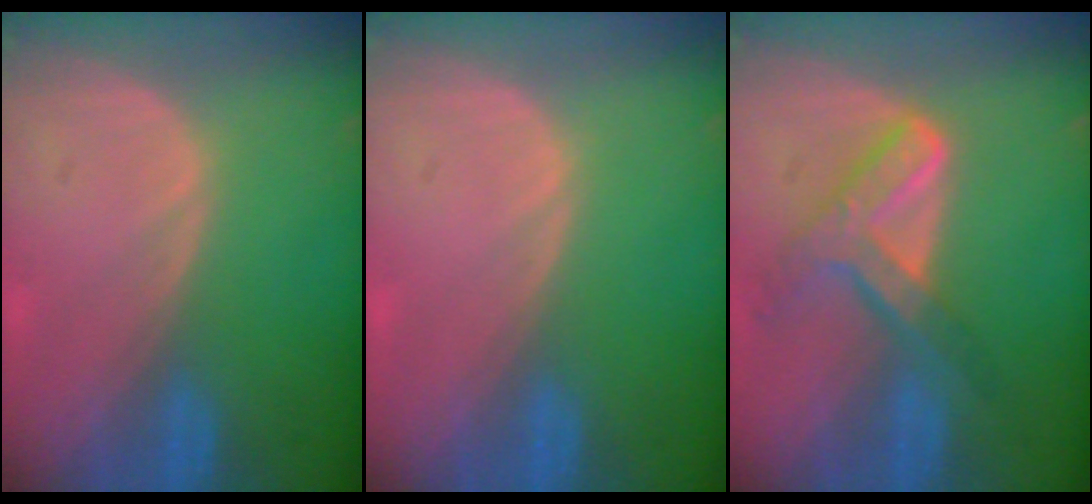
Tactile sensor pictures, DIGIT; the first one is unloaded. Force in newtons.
{"total": 0.0}
{"total": 7.5, "press": 6.2, "slide": 4.2}